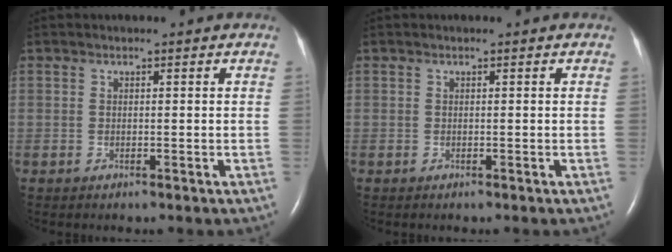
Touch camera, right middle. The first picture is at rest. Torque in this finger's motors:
{"motor_torque": [0.32, -0.11, 0.02, -0.01]}